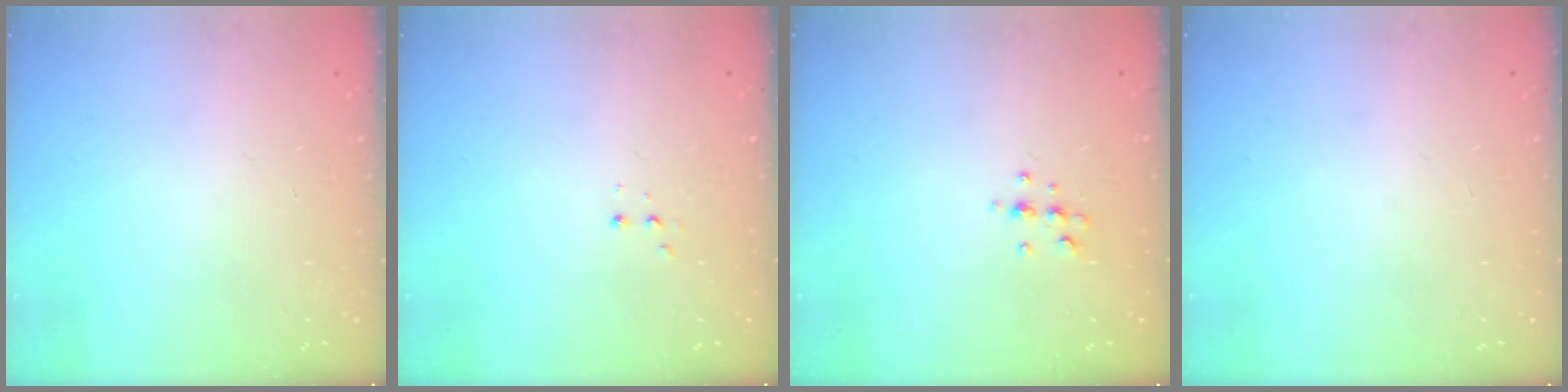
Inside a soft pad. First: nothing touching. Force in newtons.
{"total": 2.8, "press": 2.7, "slide": 0.5}
{"total": 6.1, "press": 6.0, "slide": 0.7}
{"total": 0.0}